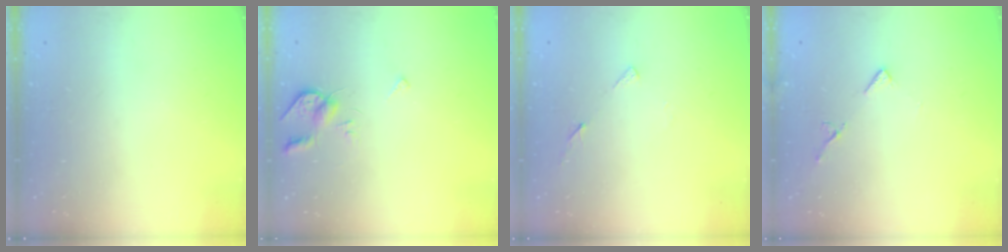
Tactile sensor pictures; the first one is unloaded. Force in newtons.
{"total": 5.5, "press": 5.4, "slide": 0.7}
{"total": 5.0, "press": 5.0, "slide": 0.5}
{"total": 5.4, "press": 5.3, "slide": 0.7}